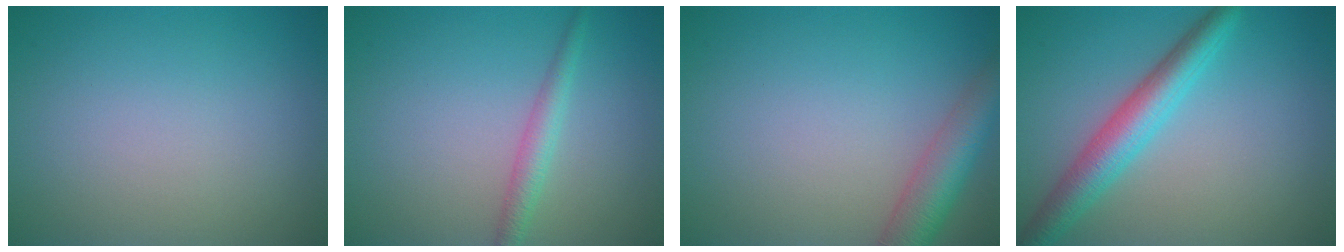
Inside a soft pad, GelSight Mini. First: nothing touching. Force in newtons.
{"total": 2.0, "press": 2.0, "slide": 0.0}
{"total": 4.6, "press": 4.6, "slide": 0.3}
{"total": 4.7, "press": 4.7, "slide": 0.2}